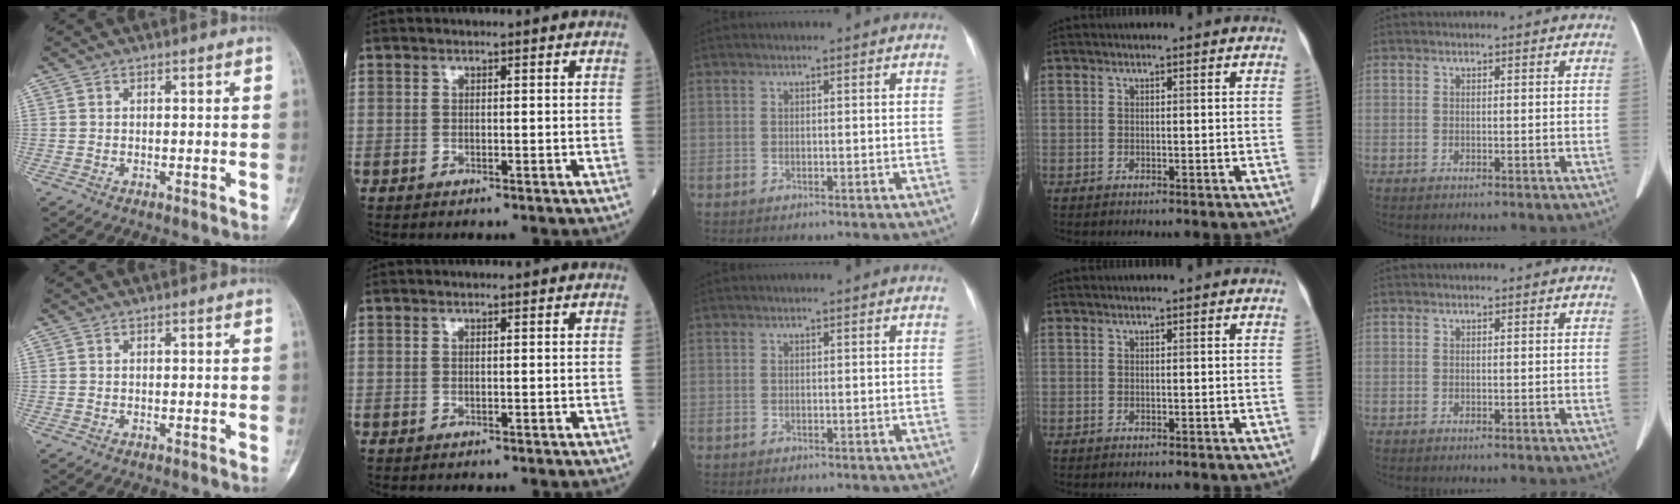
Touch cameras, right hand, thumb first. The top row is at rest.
{}